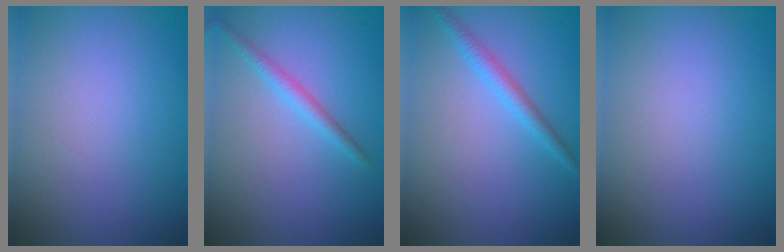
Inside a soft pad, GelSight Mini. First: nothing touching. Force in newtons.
{"total": 1.8, "press": 1.8, "slide": 0.0}
{"total": 2.0, "press": 2.0, "slide": 0.1}
{"total": 0.0}